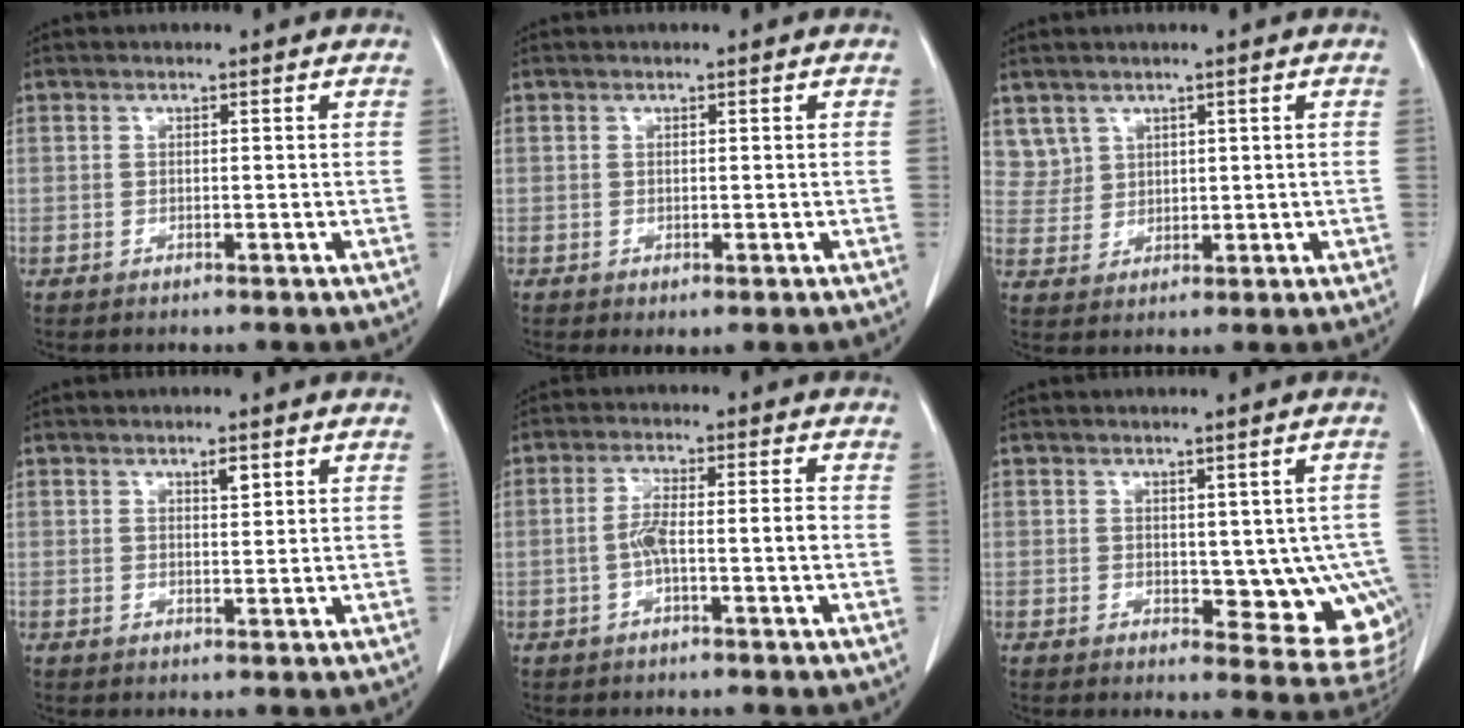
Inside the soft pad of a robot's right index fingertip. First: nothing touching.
{"total": 1.1, "force": [-0.3, 0.6, 0.9], "torque": [-0.014, -0.003, 0.004]}
{"total": 4.2, "force": [2.7, 3.2, -0.3], "torque": [0.016, 0.006, 0.060]}
{"total": 1.5, "force": [0.9, 0.4, 1.1], "torque": [-0.018, -0.003, 0.014]}
{"total": 4.7, "force": [-1.2, 0.6, 4.5], "torque": [-0.088, 0.015, -0.017]}
{"total": 9.7, "force": [-0.6, 4.7, 8.5], "torque": [-0.075, -0.006, 0.004]}